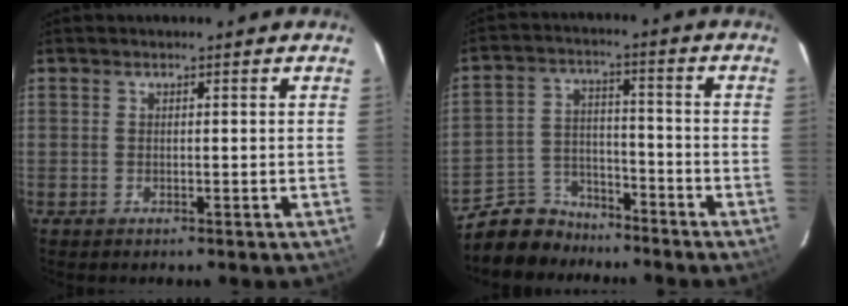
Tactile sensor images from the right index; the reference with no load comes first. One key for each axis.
{"total": 9.0, "fx": -7.6, "fy": 4.7, "fz": 0.7, "tx": -0.040, "ty": 0.024, "tz": -0.130}